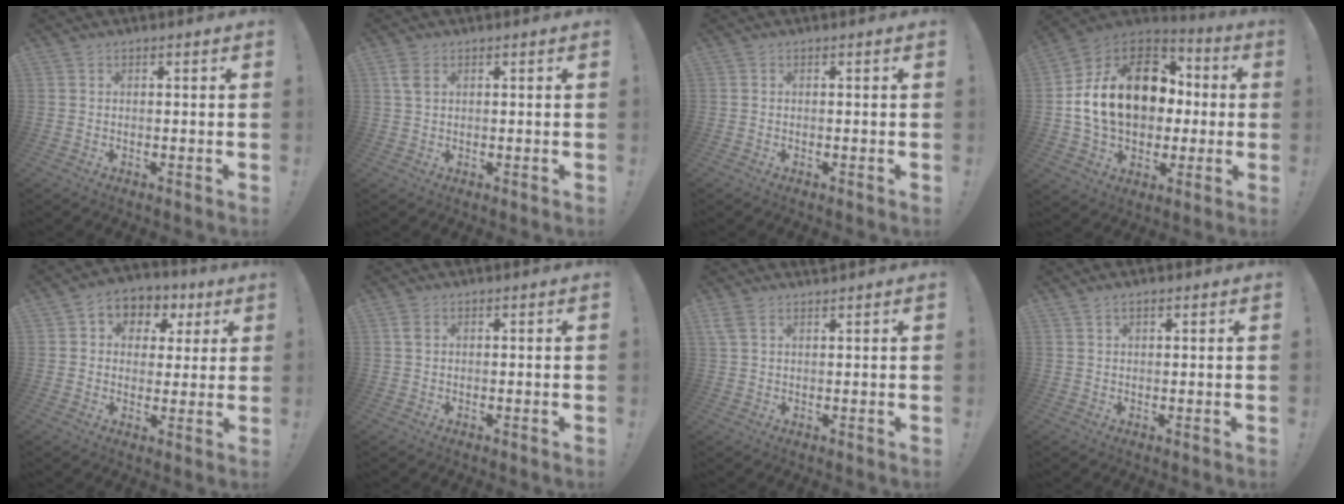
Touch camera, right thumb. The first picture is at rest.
{"total": 3.3, "force": [1.6, 1.8, 2.3], "torque": [-0.034, -0.004, 0.027]}
{"total": 0.0}
{"total": 22.8, "force": [2.4, 16.4, 15.7], "torque": [-0.263, 0.019, 0.067]}
{"total": 7.1, "force": [1.9, 6.4, 2.3], "torque": [-0.025, -0.010, 0.039]}
{"total": 2.0, "force": [1.0, 1.1, 1.3], "torque": [-0.021, -0.001, 0.016]}
{"total": 2.1, "force": [1.6, 0.5, 1.2], "torque": [-0.029, -0.002, 0.032]}
{"total": 1.9, "force": [1.2, 0.9, 1.2], "torque": [-0.020, -0.002, 0.021]}